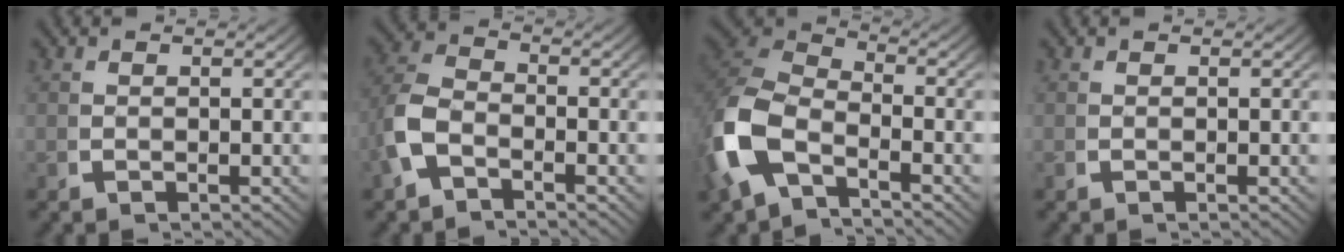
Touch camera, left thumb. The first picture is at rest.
{"total": 4.8, "force": [-1.6, 3.4, 3.0], "torque": [-0.080, -0.011, -0.027]}
{"total": 9.8, "force": [-1.6, 7.2, 6.5], "torque": [-0.163, -0.011, -0.032]}
{"total": 0.0}